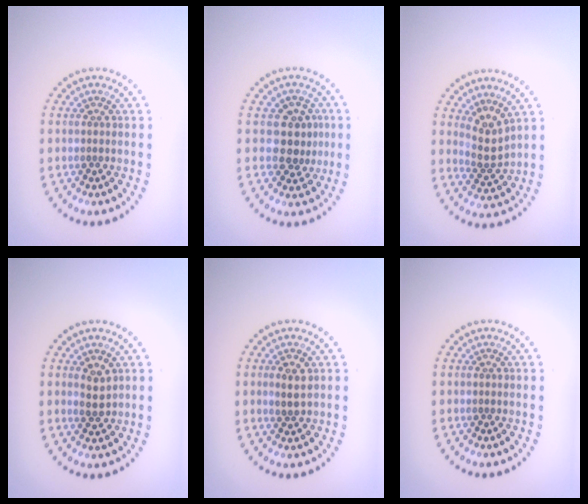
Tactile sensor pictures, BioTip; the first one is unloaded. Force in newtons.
{"total": 3.0, "press": 2.7, "slide": 1.2}
{"total": 2.5, "press": 1.9, "slide": 1.7}
{"total": 1.9, "press": 1.8, "slide": 0.5}
{"total": 1.9, "press": 1.8, "slide": 0.6}
{"total": 0.0}